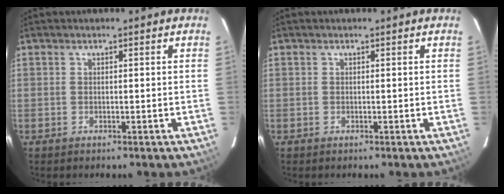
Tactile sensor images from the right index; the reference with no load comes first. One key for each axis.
{"total": 0.0}